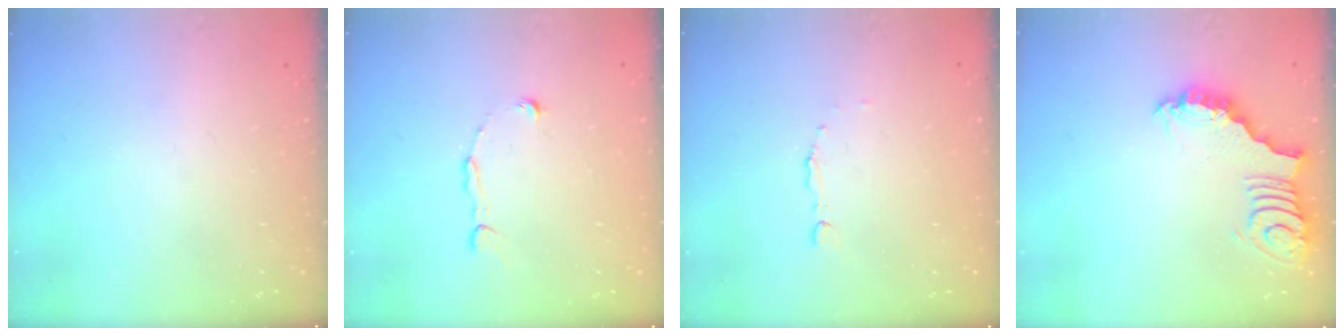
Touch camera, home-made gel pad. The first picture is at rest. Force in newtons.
{"total": 2.8, "press": 2.8, "slide": 0.1}
{"total": 1.7, "press": 1.7, "slide": 0.2}
{"total": 3.0, "press": 2.9, "slide": 0.5}